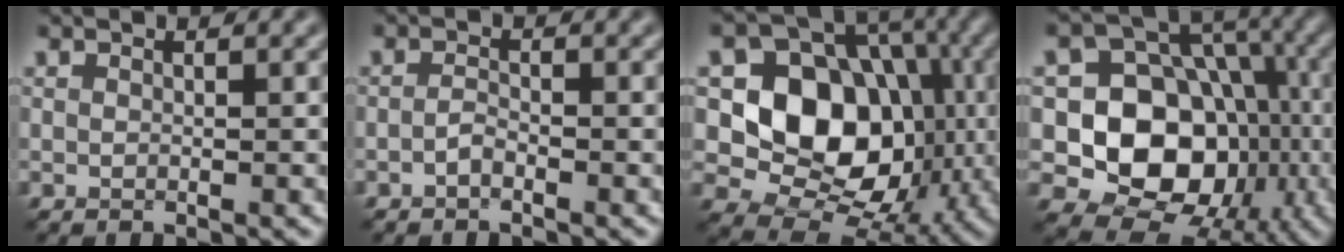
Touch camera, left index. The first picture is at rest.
{"total": 0.9, "force": [-0.7, 0.2, 0.6], "torque": [-0.016, 0.002, -0.019]}
{"total": 11.1, "force": [-0.5, 8.8, 6.7], "torque": [-0.110, -0.007, -0.016]}
{"total": 12.4, "force": [-2.0, 10.0, 7.0], "torque": [-0.102, -0.002, -0.061]}